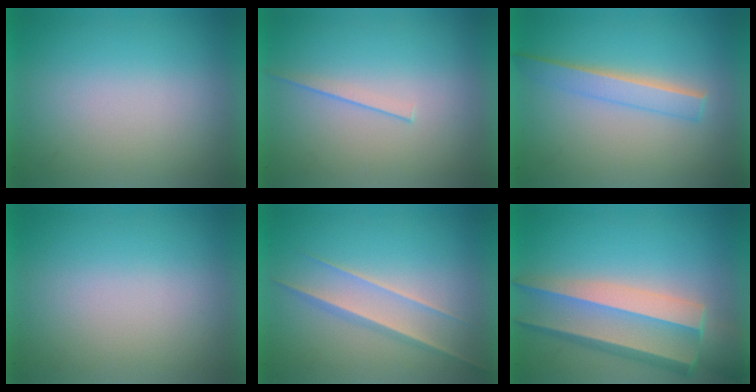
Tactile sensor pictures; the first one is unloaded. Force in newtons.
{"total": 1.1}
{"total": 2.2}
{"total": 0.0}
{"total": 1.5}
{"total": 7.9}